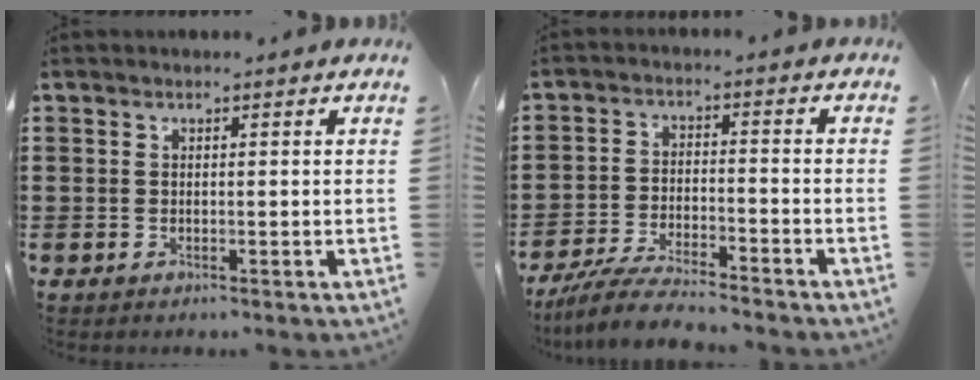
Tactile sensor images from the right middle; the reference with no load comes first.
{"total": 6.1, "force": [-5.6, 0.4, 2.3], "torque": [-0.056, -0.007, -0.110]}